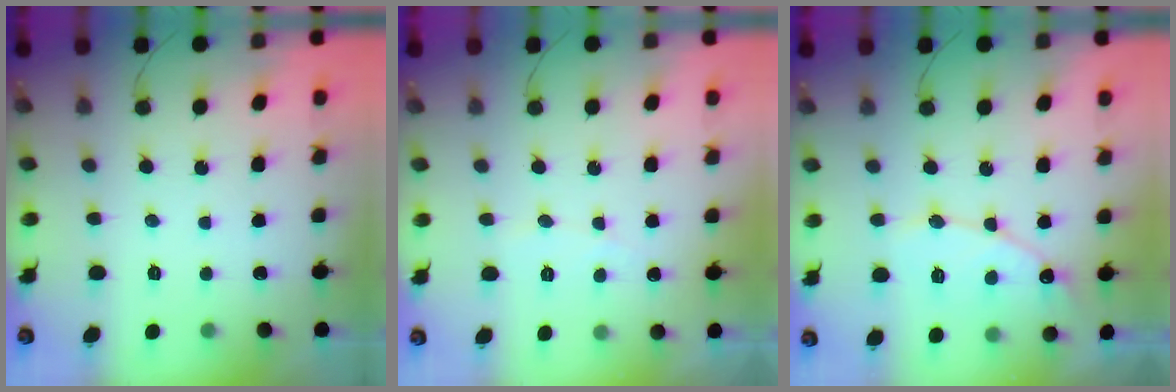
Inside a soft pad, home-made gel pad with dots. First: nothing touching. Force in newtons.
{"total": 3.1, "press": 3.1, "slide": 0.3}
{"total": 10.7, "press": 10.6, "slide": 1.0}